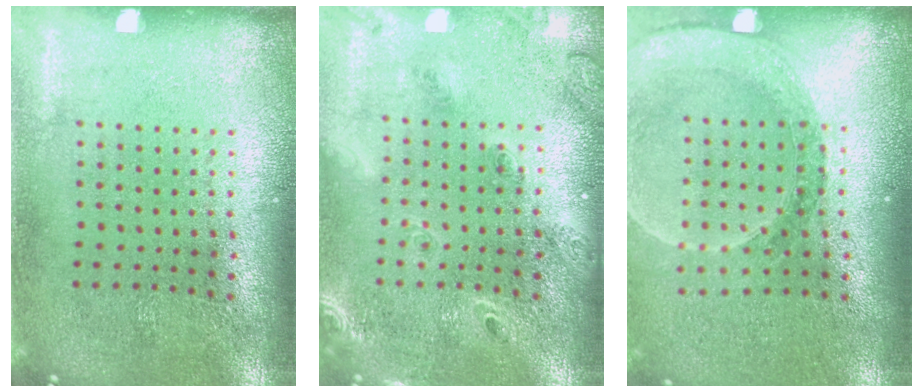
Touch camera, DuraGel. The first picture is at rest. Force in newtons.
{"total": 1.8, "press": 1.7, "slide": 0.6}
{"total": 1.4, "press": 1.4, "slide": 0.1}